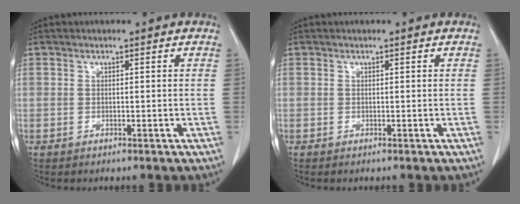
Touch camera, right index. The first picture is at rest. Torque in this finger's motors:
{"motor_torque": [0.12, -0.07, -0.02, -0.01]}